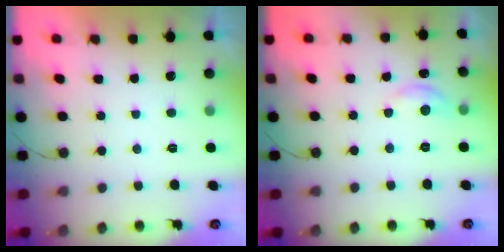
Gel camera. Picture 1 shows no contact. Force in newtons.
{"total": 5.9, "press": 5.9, "slide": 0.8}